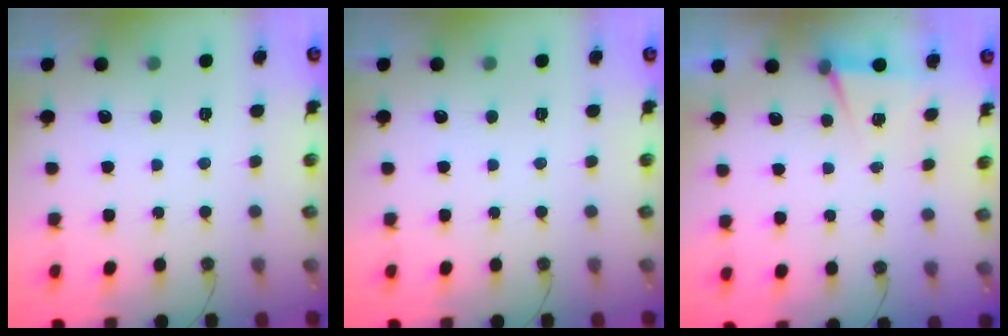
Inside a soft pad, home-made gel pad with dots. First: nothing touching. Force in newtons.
{"total": 0.0}
{"total": 4.9, "press": 2.1, "slide": 4.5}